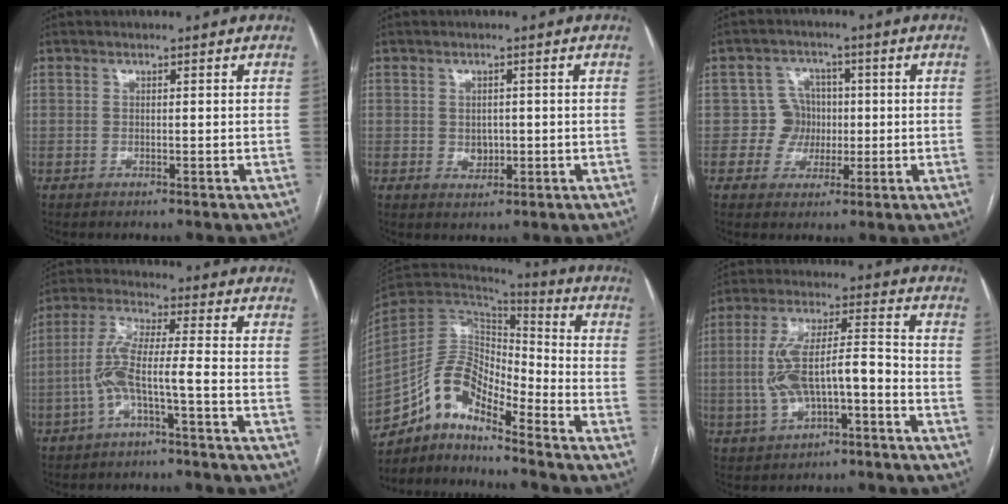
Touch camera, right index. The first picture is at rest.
{"total": 2.4, "force": [-0.2, 1.9, 1.4], "torque": [-0.020, 0.000, 0.003]}
{"total": 5.1, "force": [-0.2, 5.1, 0.4], "torque": [0.004, 0.020, -0.001]}
{"total": 7.6, "force": [-2.8, 0.3, 7.1], "torque": [-0.153, 0.021, -0.056]}
{"total": 11.7, "force": [-8.7, 3.6, 6.9], "torque": [-0.132, 0.040, -0.162]}
{"total": 11.1, "force": [-2.6, 3.7, 10.2], "torque": [-0.196, 0.030, -0.039]}